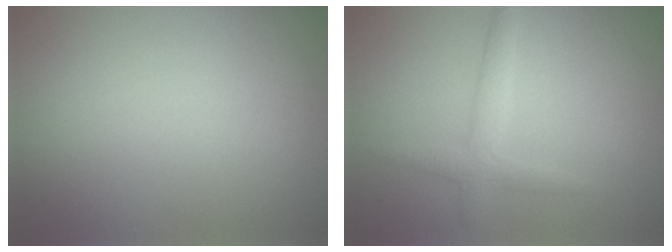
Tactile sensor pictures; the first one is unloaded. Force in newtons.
{"total": 2.3, "press": 2.3, "slide": 0.1}